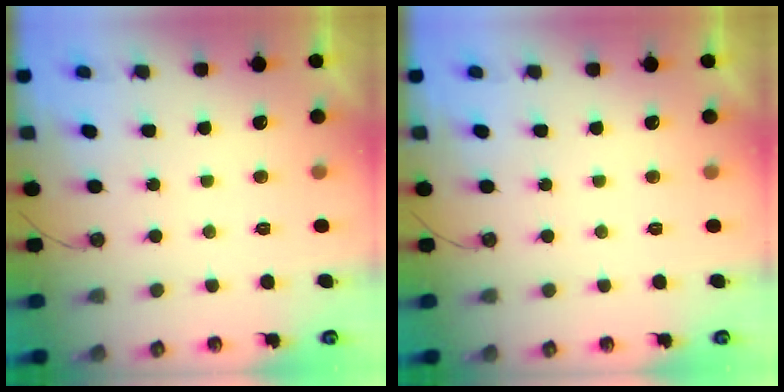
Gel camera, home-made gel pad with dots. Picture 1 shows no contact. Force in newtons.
{"total": 0.0}